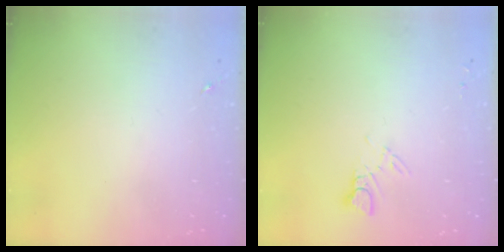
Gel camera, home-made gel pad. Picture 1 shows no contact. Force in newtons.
{"total": 4.5, "press": 4.5, "slide": 0.5}